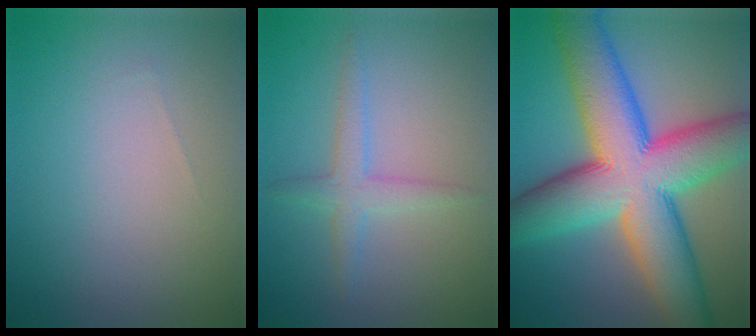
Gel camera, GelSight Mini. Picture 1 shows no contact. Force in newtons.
{"total": 2.3, "press": 2.3, "slide": 0.1}
{"total": 15.3, "press": 15.3, "slide": 0.4}